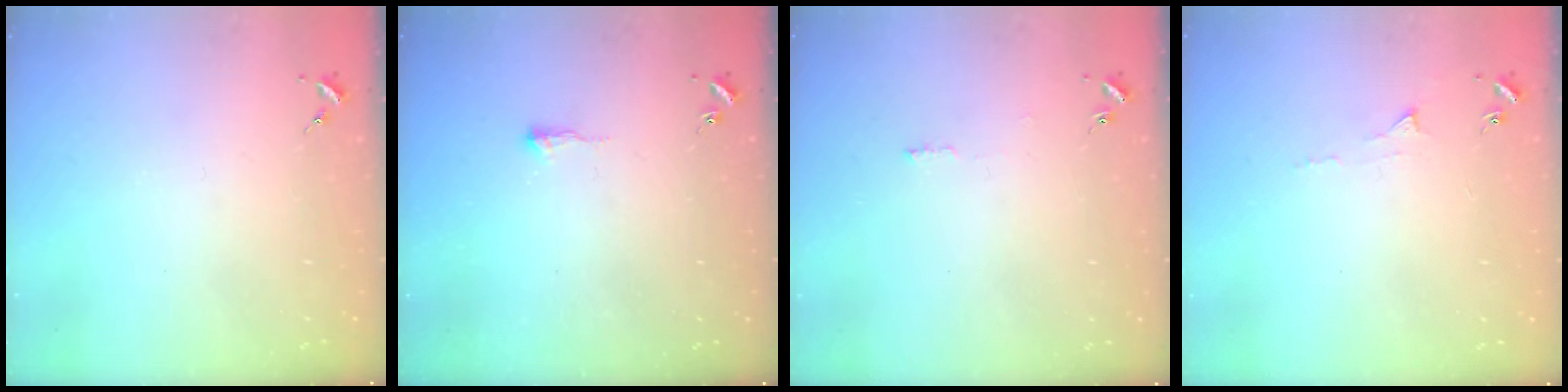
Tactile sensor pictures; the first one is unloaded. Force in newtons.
{"total": 4.7, "press": 4.7, "slide": 0.6}
{"total": 3.8, "press": 3.8, "slide": 0.5}
{"total": 3.5, "press": 3.5, "slide": 0.5}